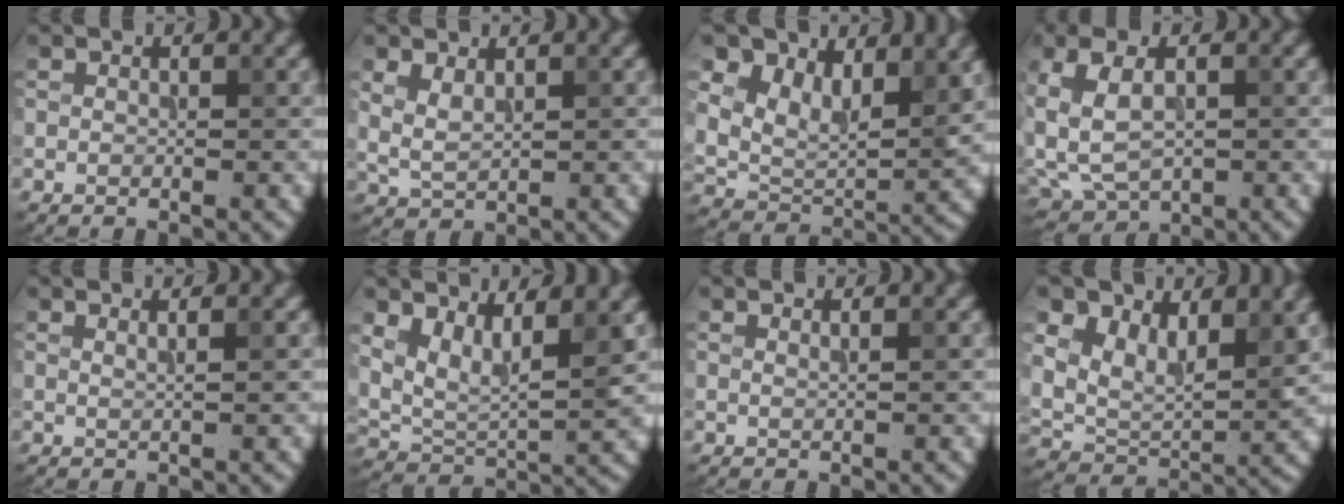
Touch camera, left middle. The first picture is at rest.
{"total": 1.9, "force": [1.0, 0.9, 1.3], "torque": [-0.038, -0.002, 0.025]}
{"total": 7.8, "force": [4.4, 4.3, 4.7], "torque": [-0.093, -0.006, 0.076]}
{"total": 6.2, "force": [0.7, 3.8, 4.8], "torque": [-0.108, 0.000, 0.011]}
{"total": 1.3, "force": [0.8, 0.4, 0.9], "torque": [-0.010, 0.004, 0.000]}
{"total": 5.4, "force": [2.6, 2.3, 4.1], "torque": [-0.089, -0.013, 0.056]}
{"total": 0.8, "force": [0.6, 0.1, 0.5], "torque": [-0.007, -0.001, 0.004]}
{"total": 7.4, "force": [3.5, 4.4, 4.8], "torque": [-0.097, -0.011, 0.063]}